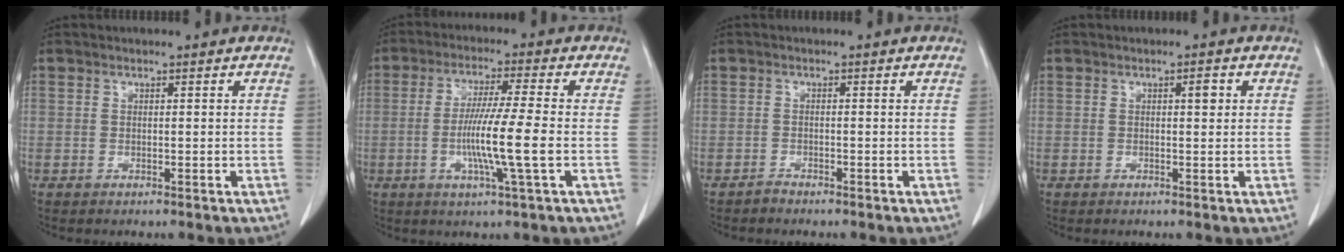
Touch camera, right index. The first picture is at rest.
{"total": 9.3, "force": [-1.7, -0.9, 9.1], "torque": [-0.170, -0.010, -0.033]}
{"total": 0.9, "force": [-0.9, 0.1, 0.1], "torque": [-0.002, -0.001, -0.017]}
{"total": 1.3, "force": [0.5, 0.4, 1.2], "torque": [-0.016, 0.005, 0.009]}